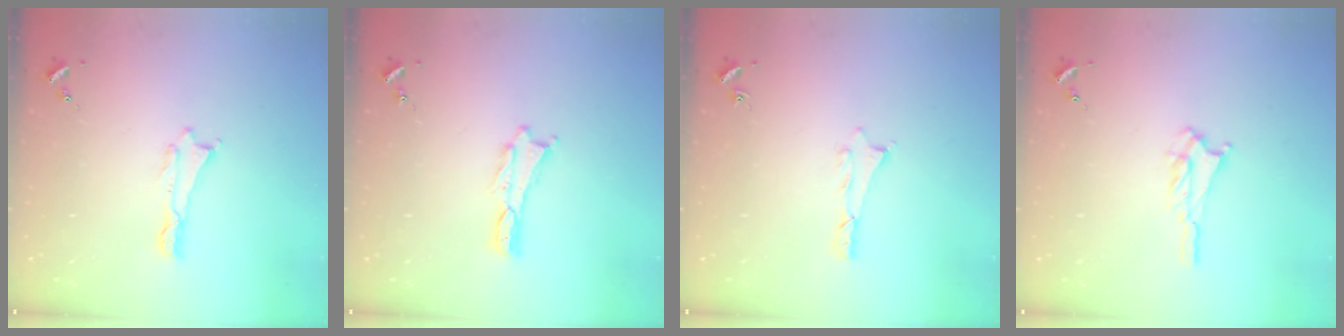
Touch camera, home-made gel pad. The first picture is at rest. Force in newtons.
{"total": 0.0}
{"total": 0.6, "press": 0.5, "slide": 0.2}
{"total": 1.7, "press": 1.6, "slide": 0.3}